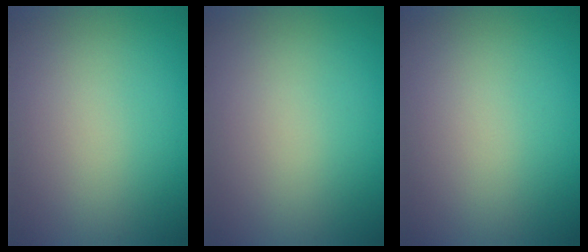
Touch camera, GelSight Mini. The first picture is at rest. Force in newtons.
{"total": 0.0}
{"total": 0.0}